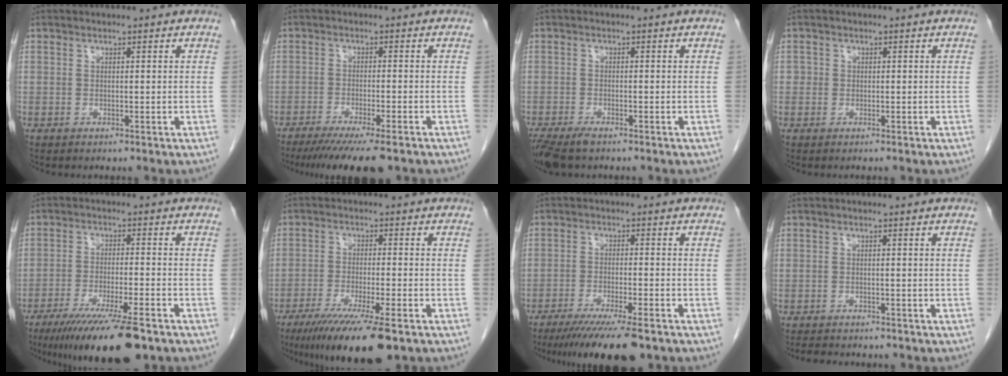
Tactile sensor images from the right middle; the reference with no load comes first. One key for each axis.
{"total": 11.3, "fx": -8.9, "fy": 1.0, "fz": 6.8, "tx": -0.093, "ty": -0.023, "tz": -0.134}
{"total": 5.1, "fx": -3.8, "fy": 1.5, "fz": 3.0, "tx": -0.057, "ty": -0.012, "tz": -0.067}
{"total": 1.0, "fx": -0.2, "fy": 1.0, "fz": 0.1, "tx": 0.005, "ty": 0.006, "tz": -0.006}
{"total": 14.3, "fx": -10.4, "fy": 1.3, "fz": 9.7, "tx": -0.151, "ty": -0.038, "tz": -0.167}
{"total": 12.9, "fx": -8.8, "fy": 1.0, "fz": 9.4, "tx": -0.157, "ty": -0.036, "tz": -0.140}
{"total": 12.4, "fx": -9.6, "fy": 1.0, "fz": 7.7, "tx": -0.116, "ty": -0.030, "tz": -0.150}
{"total": 6.2, "fx": -5.4, "fy": 1.8, "fz": 2.3, "tx": -0.038, "ty": -0.006, "tz": -0.071}